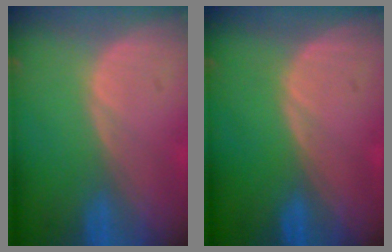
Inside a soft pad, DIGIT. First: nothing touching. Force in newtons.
{"total": 0.0}